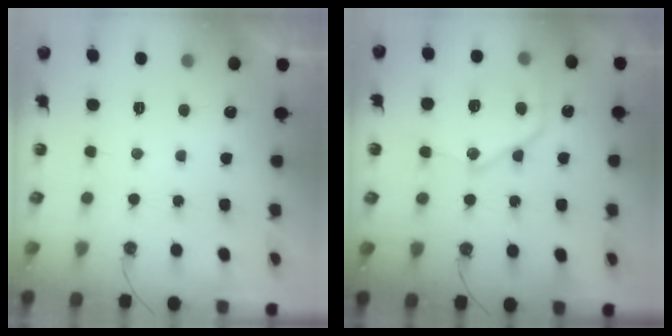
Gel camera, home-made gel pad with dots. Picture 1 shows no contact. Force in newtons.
{"total": 17.2, "press": 17.1, "slide": 1.8}